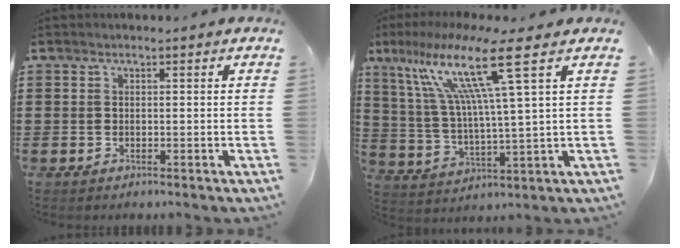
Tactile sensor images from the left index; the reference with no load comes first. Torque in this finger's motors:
{"motor_torque": [1.22, -0.92, 0.93, 0.21]}